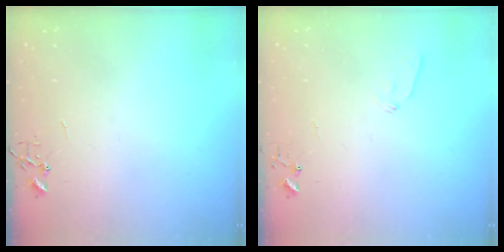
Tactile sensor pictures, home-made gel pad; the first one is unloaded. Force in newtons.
{"total": 5.6, "press": 5.6, "slide": 0.6}